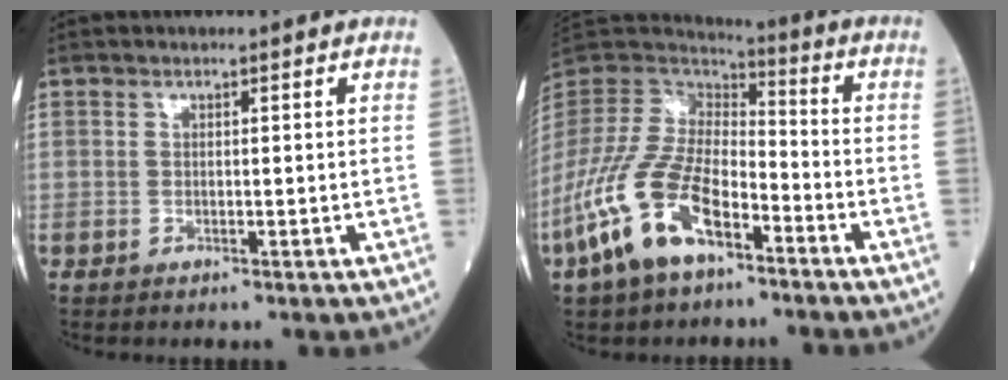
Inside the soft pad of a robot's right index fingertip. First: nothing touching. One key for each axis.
{"total": 15.4, "fx": -8.2, "fy": 6.5, "fz": 11.4, "tx": -0.245, "ty": -0.007, "tz": -0.159}